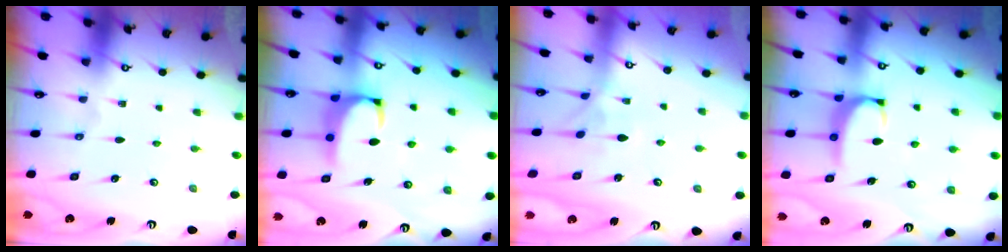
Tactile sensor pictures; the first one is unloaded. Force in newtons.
{"total": 2.4, "press": 2.2, "slide": 0.9}
{"total": 2.0, "press": 1.8, "slide": 0.9}
{"total": 2.2, "press": 2.1, "slide": 0.7}